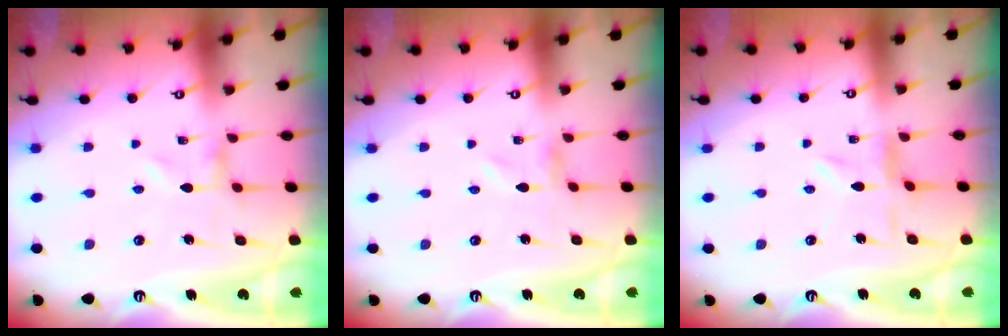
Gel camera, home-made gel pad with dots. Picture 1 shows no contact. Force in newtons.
{"total": 1.0, "press": 1.0, "slide": 0.0}
{"total": 2.1, "press": 2.1, "slide": 0.3}